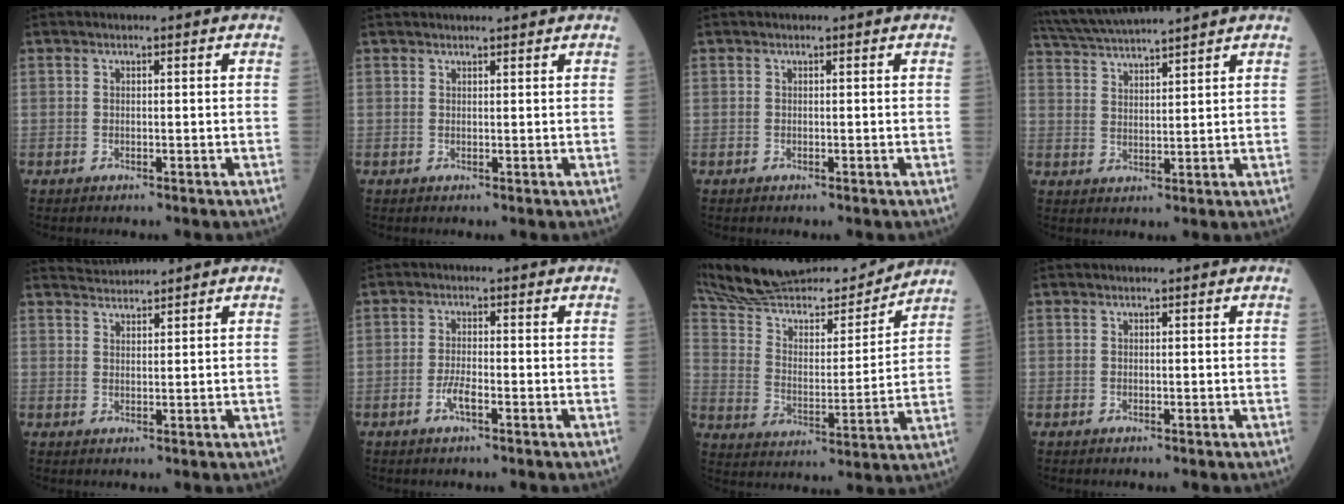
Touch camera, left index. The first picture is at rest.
{"total": 4.3, "force": [4.1, 0.4, 1.2], "torque": [-0.012, 0.024, 0.052]}
{"total": 0.0}
{"total": 12.1, "force": [11.1, -0.2, 4.8], "torque": [-0.099, 0.028, 0.191]}
{"total": 2.8, "force": [2.7, -0.7, -0.5], "torque": [-0.001, 0.012, 0.059]}
{"total": 2.6, "force": [-1.3, 0.4, 2.2], "torque": [-0.049, -0.002, -0.028]}
{"total": 23.1, "force": [21.3, 4.0, 8.1], "torque": [-0.147, -0.005, 0.335]}
{"total": 0.0}